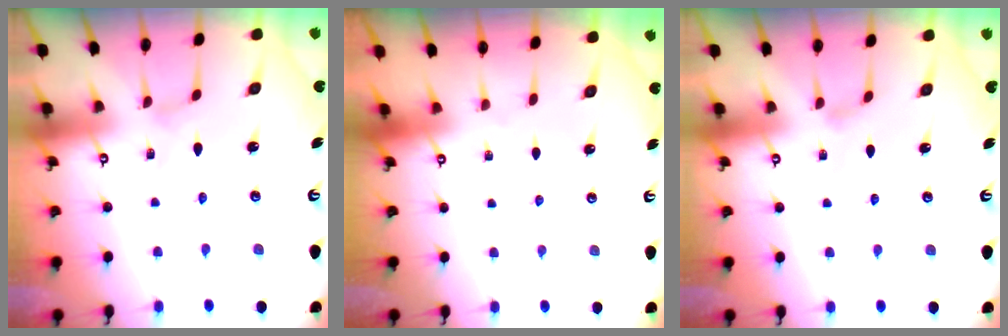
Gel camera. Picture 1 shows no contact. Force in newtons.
{"total": 0.0}
{"total": 0.8, "press": 0.7, "slide": 0.4}